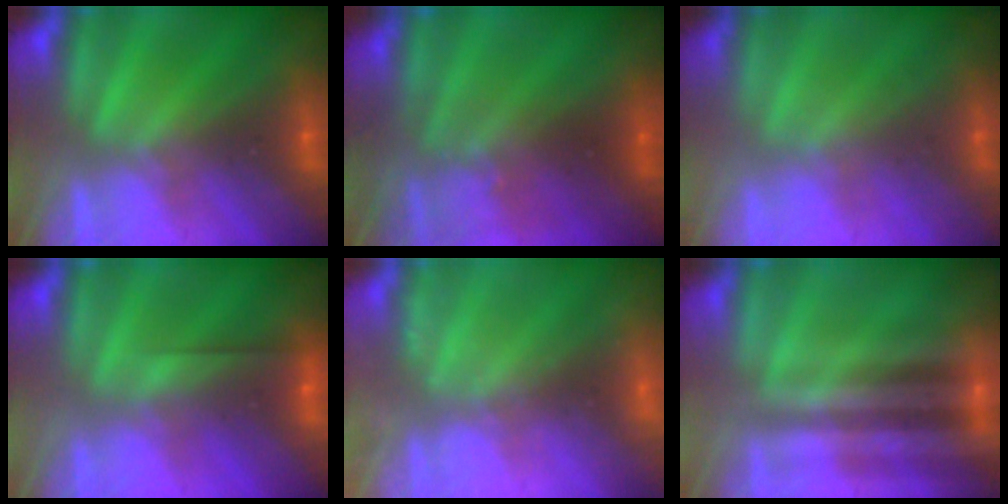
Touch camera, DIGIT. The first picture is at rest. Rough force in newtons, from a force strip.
{"total": 2.9}
{"total": 1.5}
{"total": 2.5}
{"total": 2.4}
{"total": 2.2}